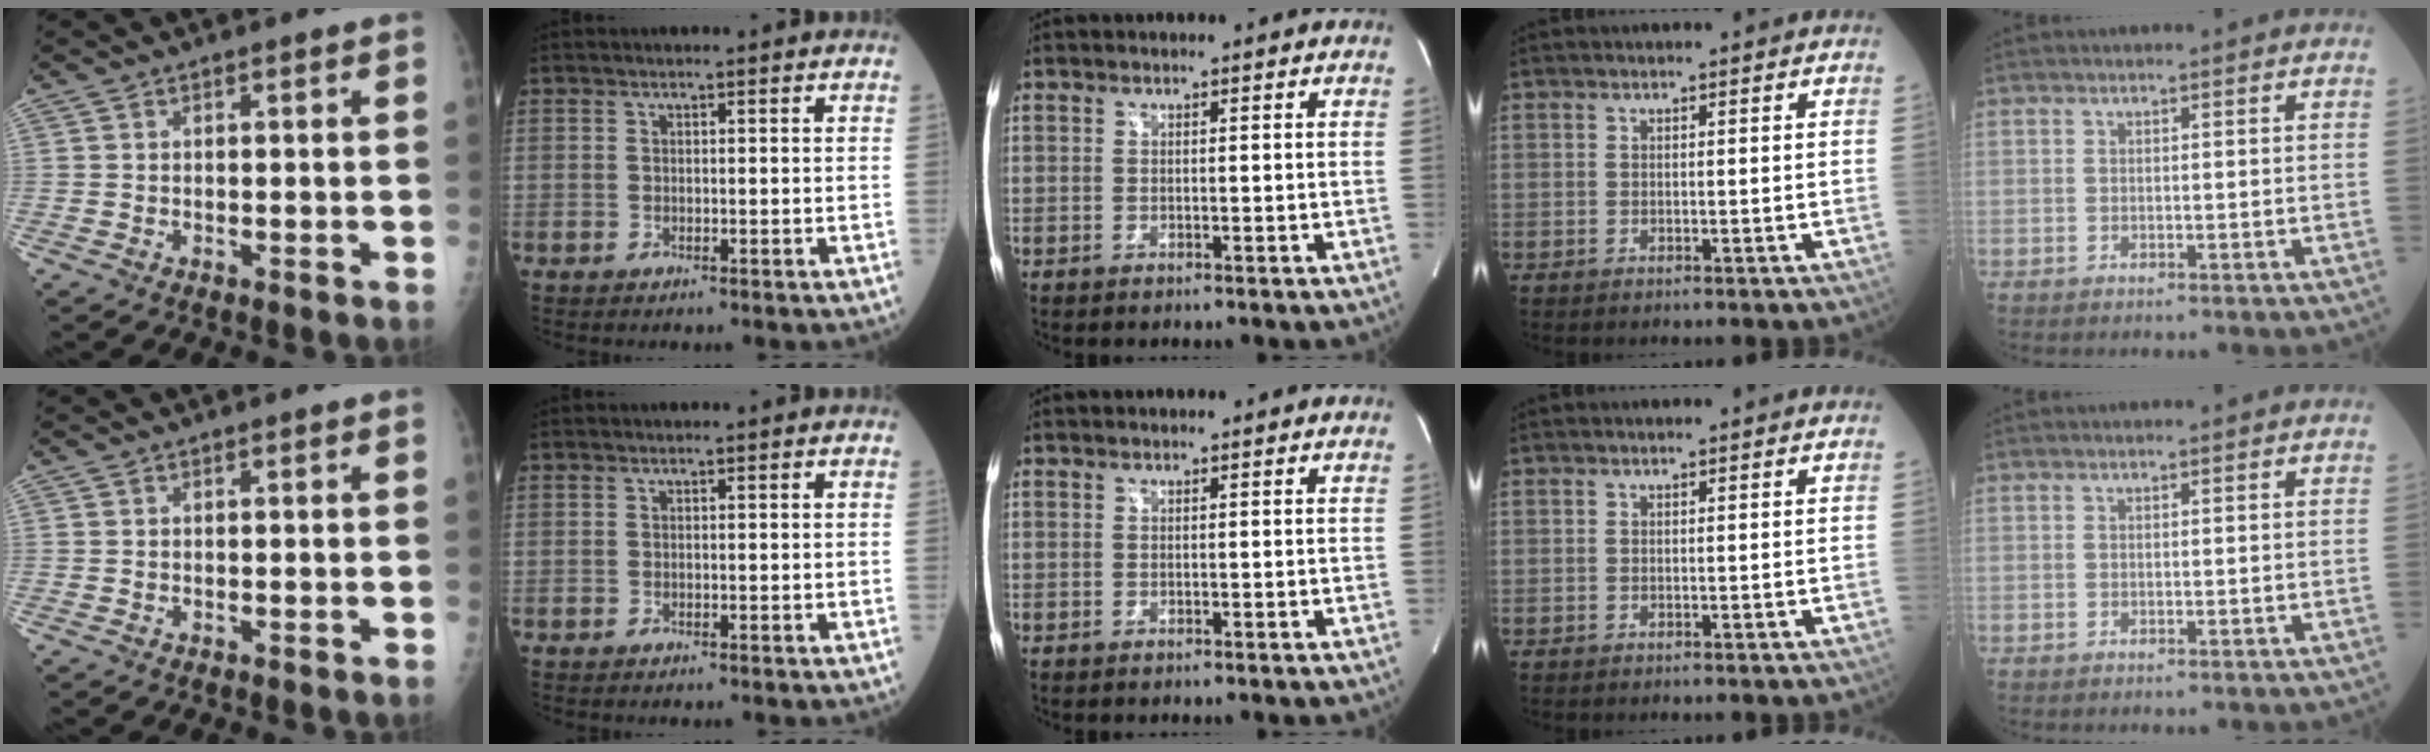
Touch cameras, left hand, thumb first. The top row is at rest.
{}